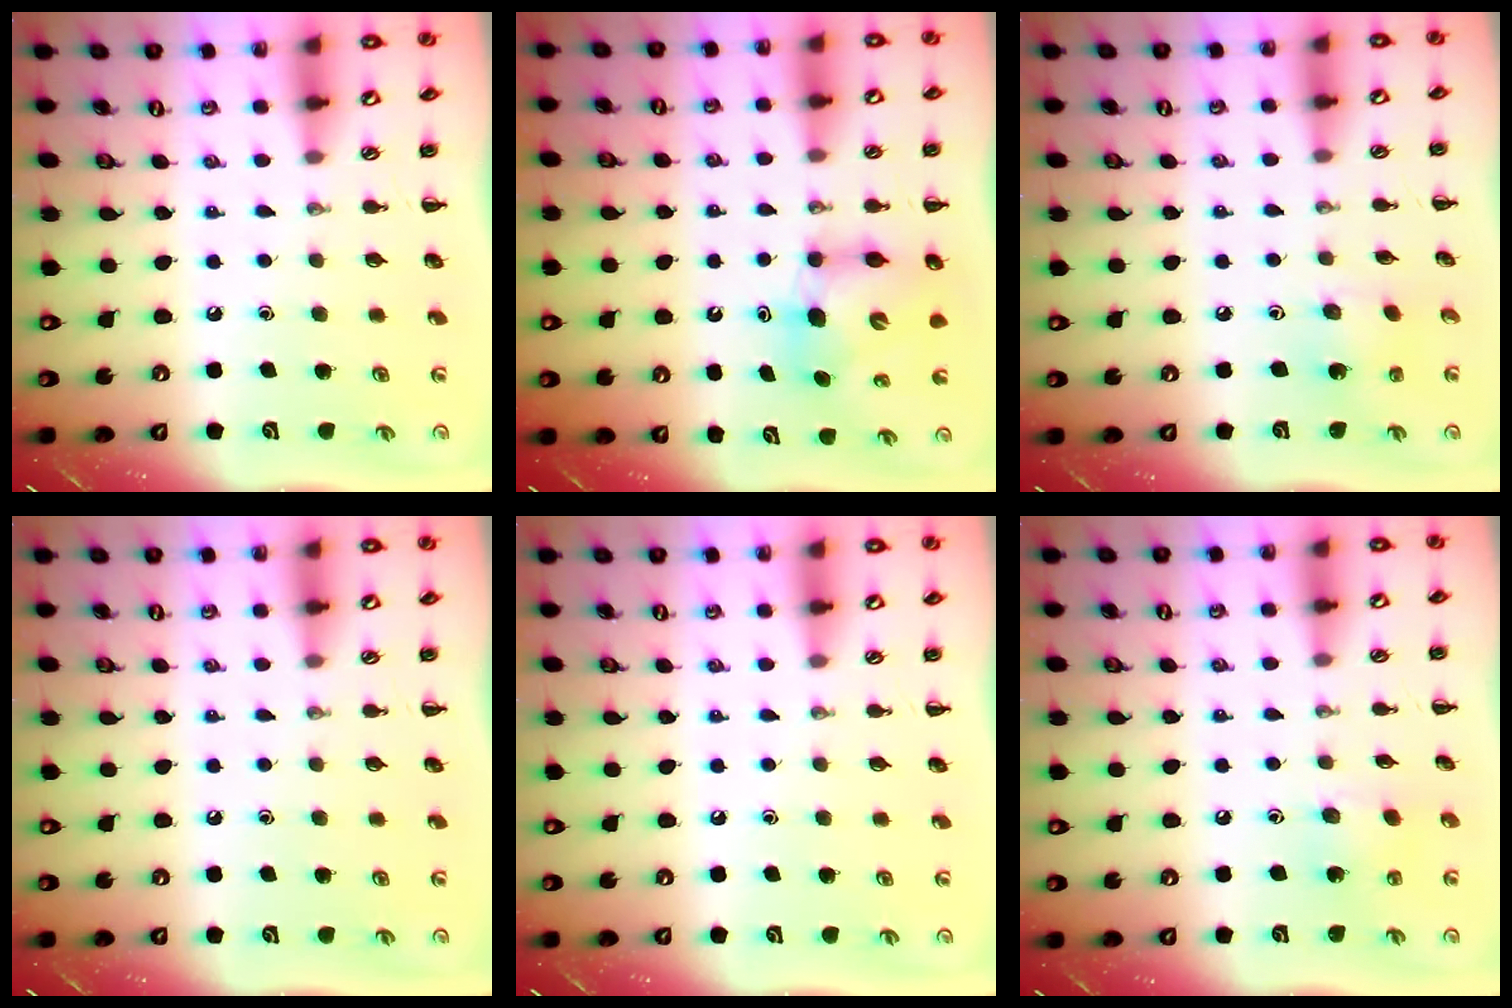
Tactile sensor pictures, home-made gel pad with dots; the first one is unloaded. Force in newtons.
{"total": 6.2, "press": 6.0, "slide": 1.3}
{"total": 1.7, "press": 1.7, "slide": 0.5}
{"total": 0.0}
{"total": 0.0}
{"total": 3.9, "press": 3.8, "slide": 0.9}